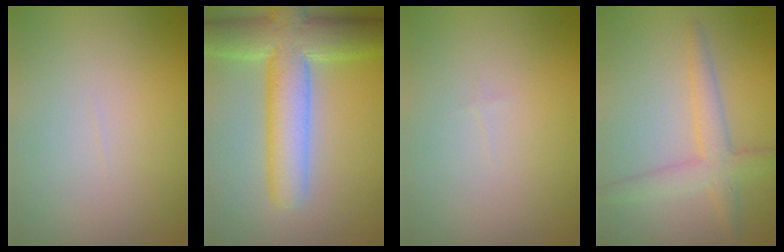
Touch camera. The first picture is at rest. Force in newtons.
{"total": 8.7, "press": 8.7, "slide": 0.7}
{"total": 0.0}
{"total": 2.6, "press": 2.6, "slide": 0.2}